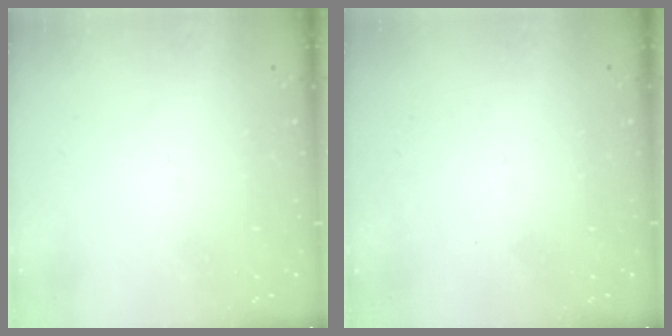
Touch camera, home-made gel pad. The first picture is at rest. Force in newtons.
{"total": 1.8, "press": 1.8, "slide": 0.2}